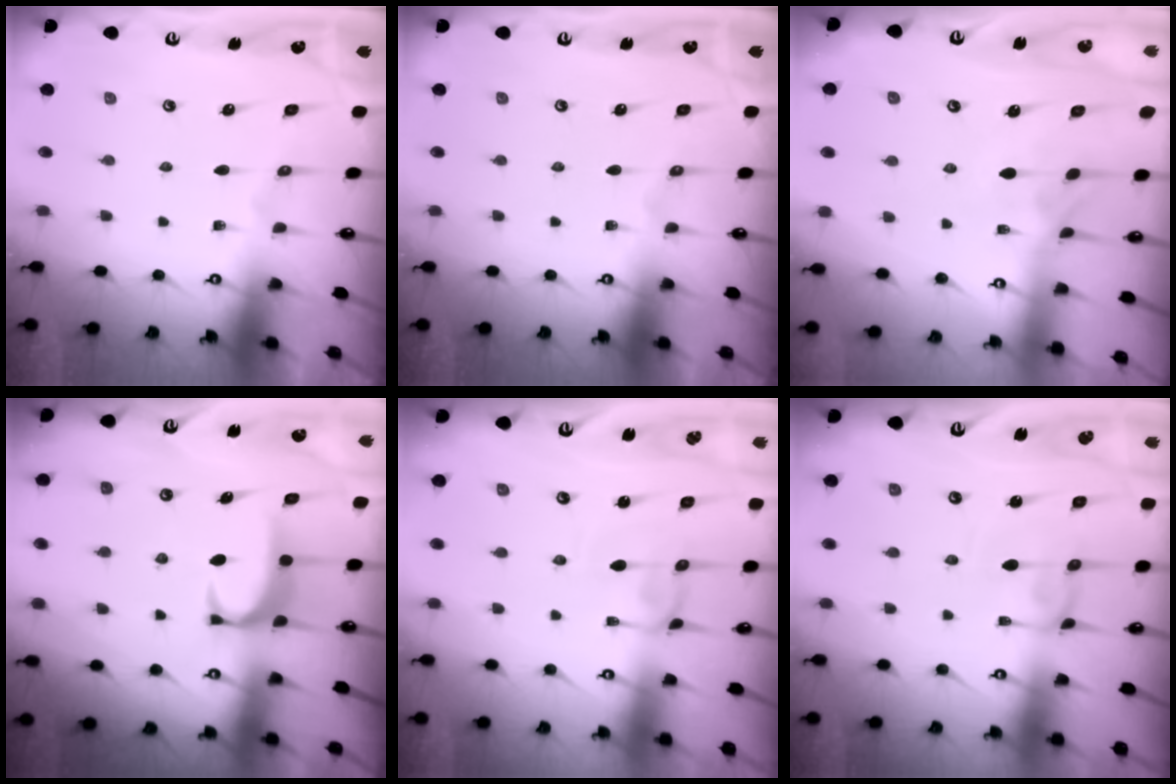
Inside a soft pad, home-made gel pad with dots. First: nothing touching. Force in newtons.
{"total": 0.0}
{"total": 2.3, "press": 2.2, "slide": 0.8}
{"total": 1.9, "press": 1.8, "slide": 0.5}
{"total": 1.8, "press": 1.7, "slide": 0.3}
{"total": 2.0, "press": 2.0, "slide": 0.1}